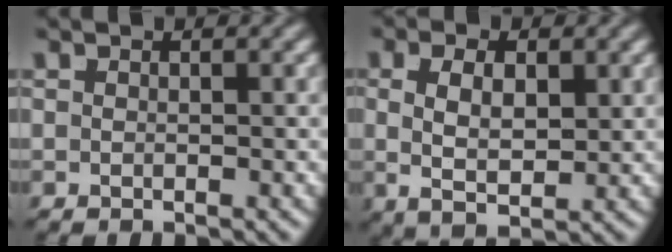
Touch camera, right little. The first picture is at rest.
{"total": 5.9, "force": [0.4, 3.9, 4.4], "torque": [-0.072, 0.000, 0.007]}